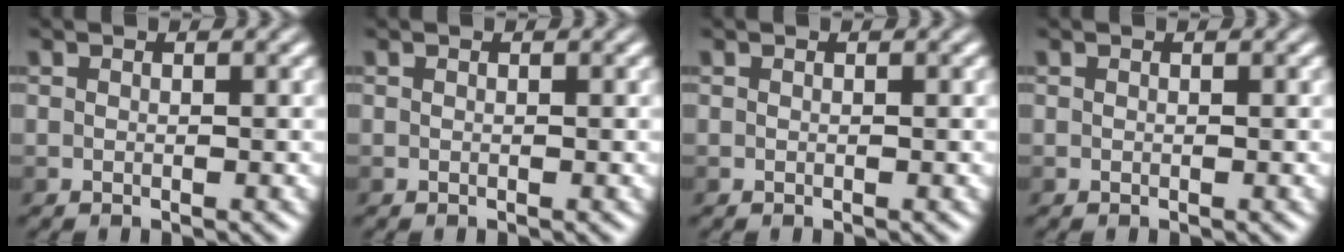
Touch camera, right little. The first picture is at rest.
{"total": 0.0}
{"total": 0.0}
{"total": 0.0}